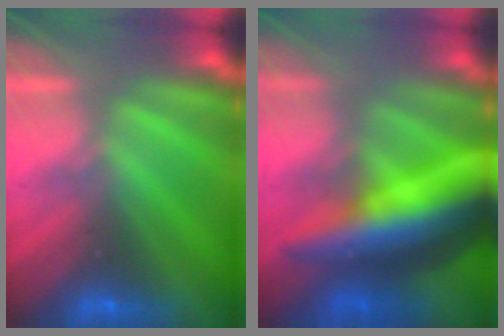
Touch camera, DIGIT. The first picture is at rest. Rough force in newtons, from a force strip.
{"total": 12.7}